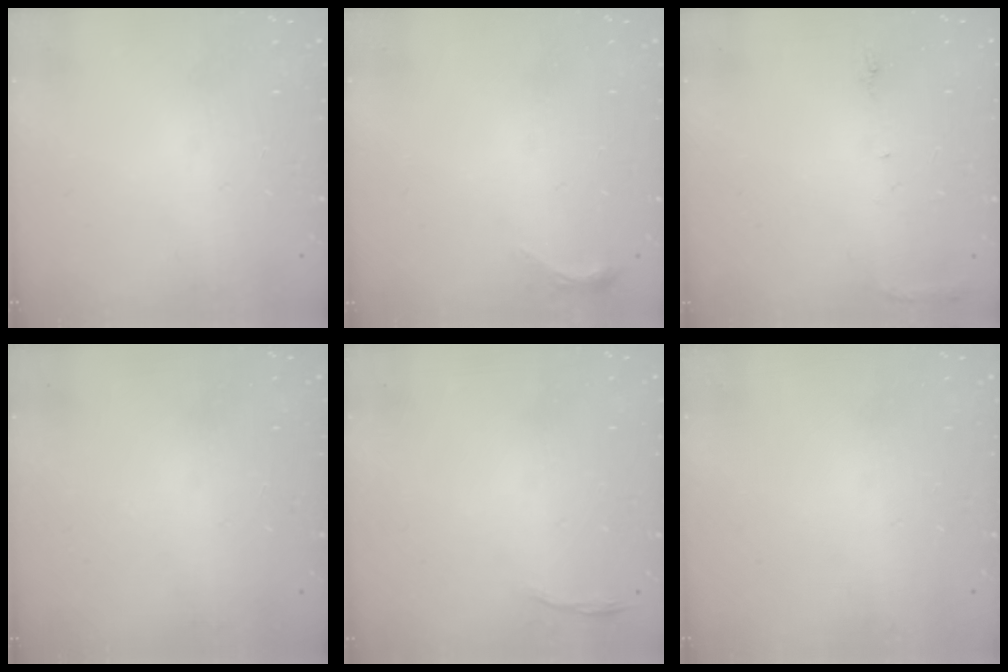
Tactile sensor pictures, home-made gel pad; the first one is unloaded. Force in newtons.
{"total": 3.9, "press": 3.8, "slide": 0.7}
{"total": 5.7, "press": 5.7, "slide": 0.6}
{"total": 0.0}
{"total": 3.6, "press": 3.5, "slide": 0.7}
{"total": 0.0}